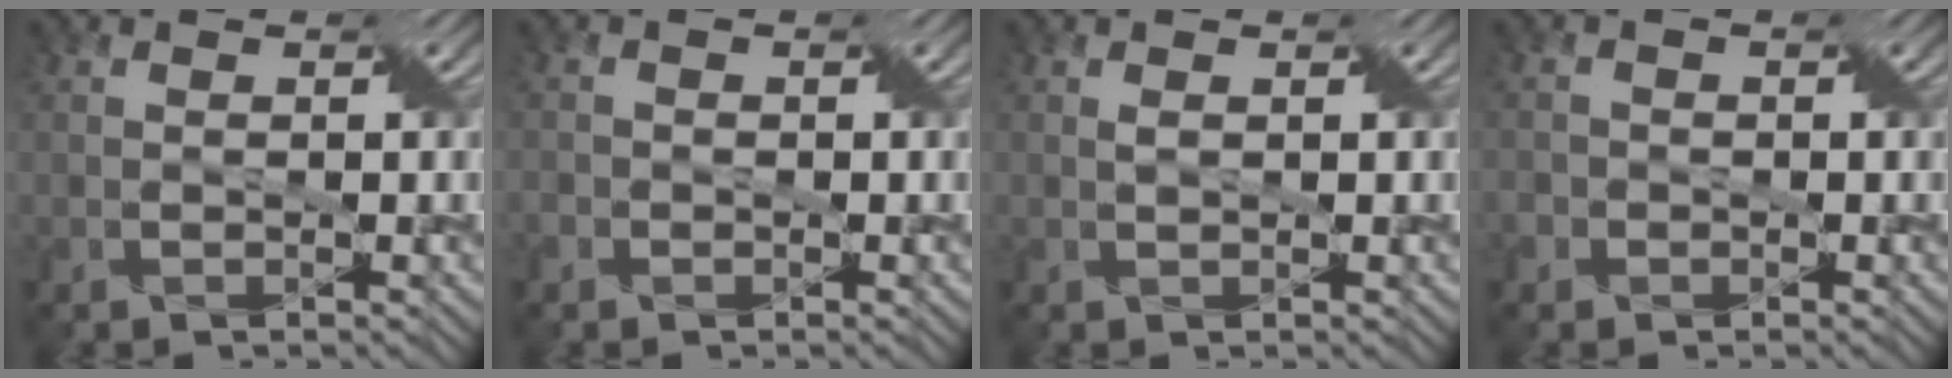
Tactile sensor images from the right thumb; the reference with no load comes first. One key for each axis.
{"total": 1.0, "fx": -0.5, "fy": 0.8, "fz": 0.2, "tx": -0.005, "ty": 0.000, "tz": -0.013}
{"total": 0.7, "fx": 0.3, "fy": 0.3, "fz": 0.6, "tx": -0.016, "ty": 0.003, "tz": 0.007}
{"total": 1.4, "fx": -0.7, "fy": 1.2, "fz": 0.2, "tx": -0.002, "ty": 0.000, "tz": -0.015}